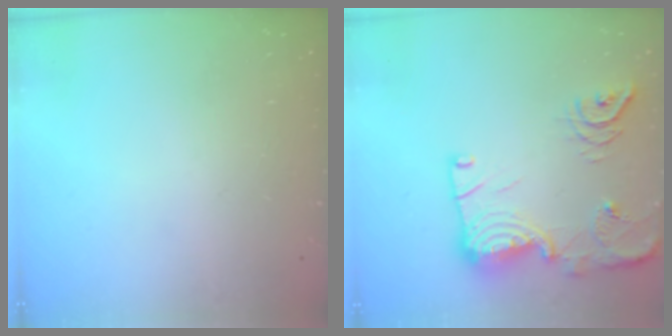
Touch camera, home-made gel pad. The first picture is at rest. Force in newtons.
{"total": 18.6, "press": 18.6, "slide": 1.1}